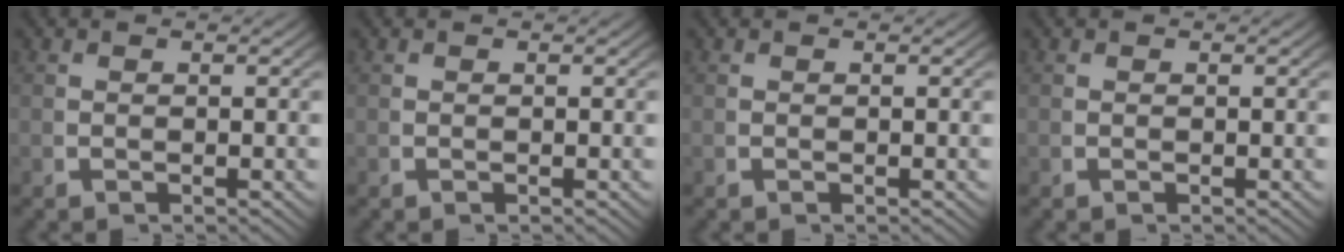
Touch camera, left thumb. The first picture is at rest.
{"total": 0.0}
{"total": 0.0}
{"total": 0.0}